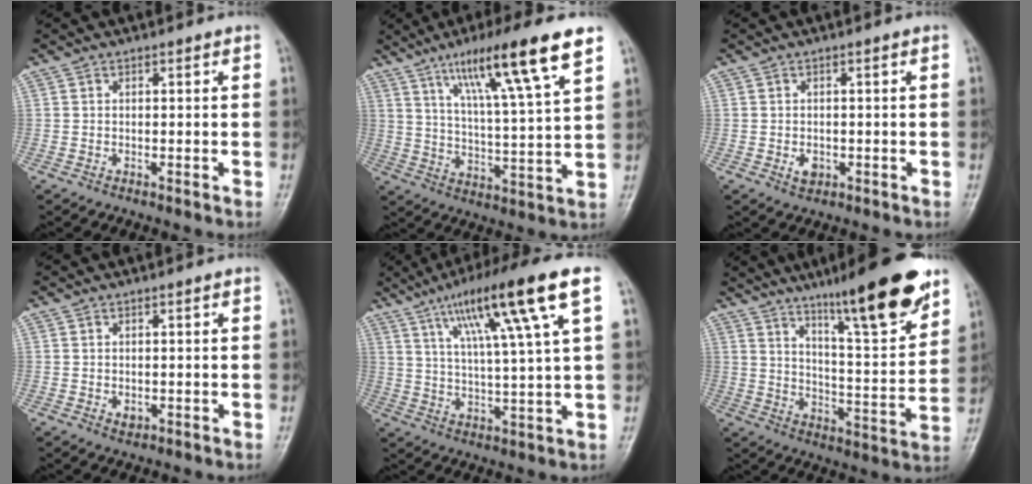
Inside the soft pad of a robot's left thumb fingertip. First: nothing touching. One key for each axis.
{"total": 16.8, "fx": 9.8, "fy": 1.5, "fz": 13.5, "tx": -0.222, "ty": -0.035, "tz": 0.163}
{"total": 2.2, "fx": -0.6, "fy": 1.6, "fz": 1.4, "tx": -0.018, "ty": 0.001, "tz": -0.007}
{"total": 1.5, "fx": -0.1, "fy": 1.0, "fz": 1.1, "tx": -0.009, "ty": -0.002, "tz": 0.002}
{"total": 17.1, "fx": 8.0, "fy": 1.2, "fz": 15.1, "tx": -0.252, "ty": -0.007, "tz": 0.131}
{"total": 18.6, "fx": 12.4, "fy": 2.9, "fz": 13.6, "tx": -0.177, "ty": -0.069, "tz": 0.195}